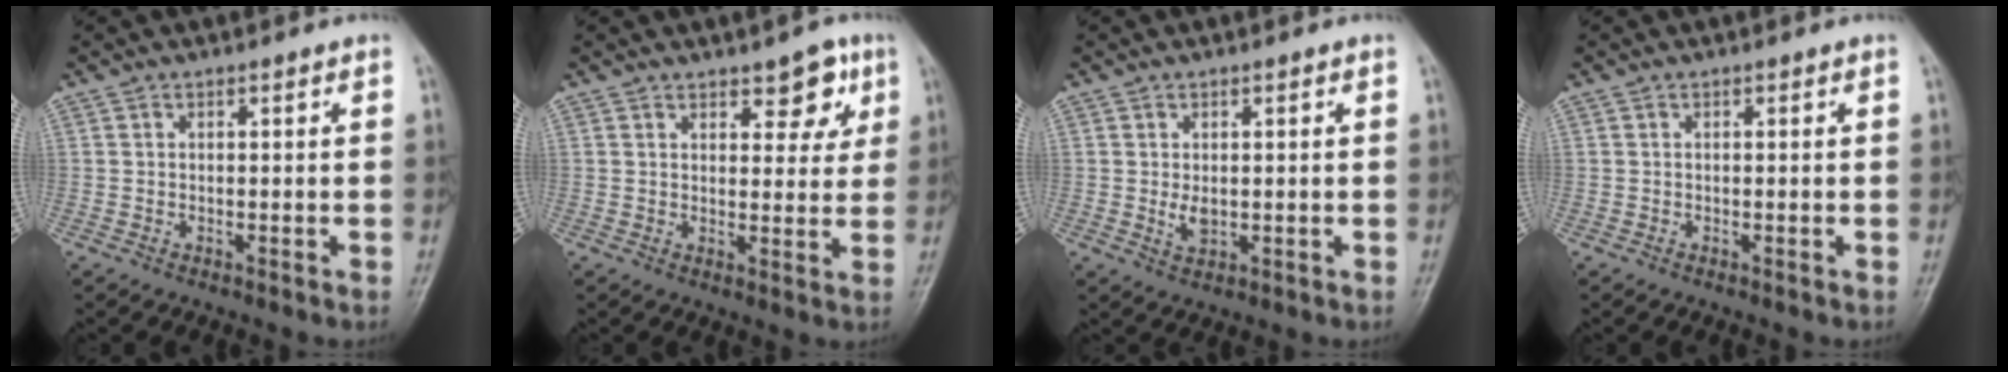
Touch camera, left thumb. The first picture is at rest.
{"total": 6.3, "force": [3.5, 3.3, 4.0], "torque": [-0.018, -0.017, 0.043]}
{"total": 3.0, "force": [0.2, 1.7, 2.4], "torque": [-0.038, -0.008, 0.010]}
{"total": 0.0}